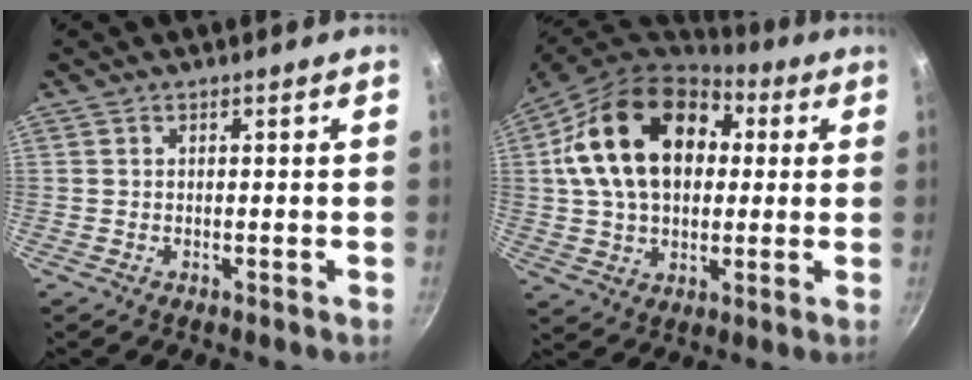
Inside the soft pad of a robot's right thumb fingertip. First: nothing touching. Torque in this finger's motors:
{"motor_torque": [-0.82, 2.56, 2.01, 0.37, 0.24]}